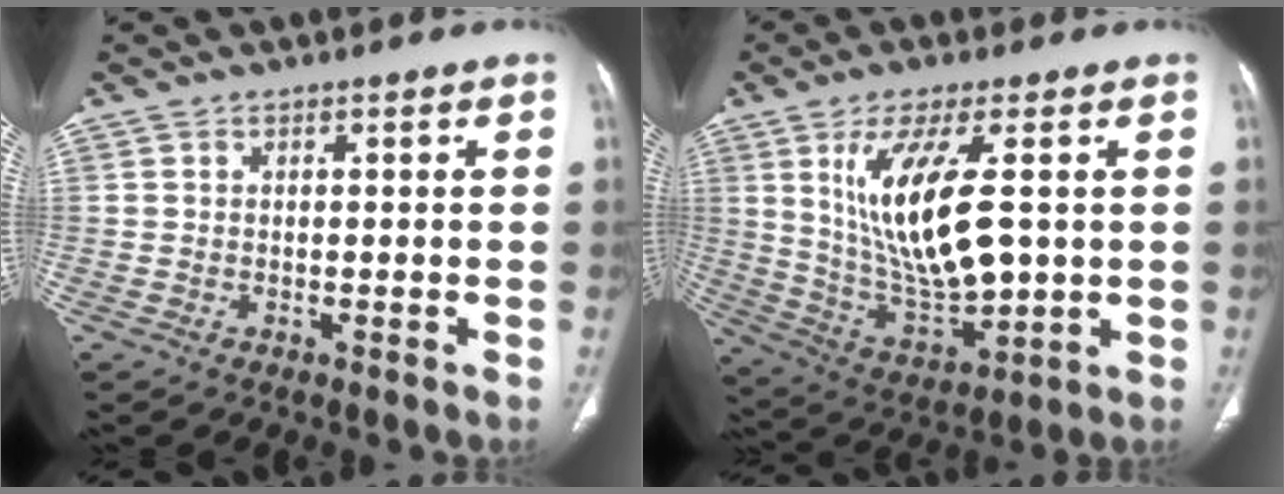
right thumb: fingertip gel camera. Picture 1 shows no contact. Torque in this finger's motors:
{"motor_torque": [-0.49, 1.24, 0.45, 0.80, 0.45]}